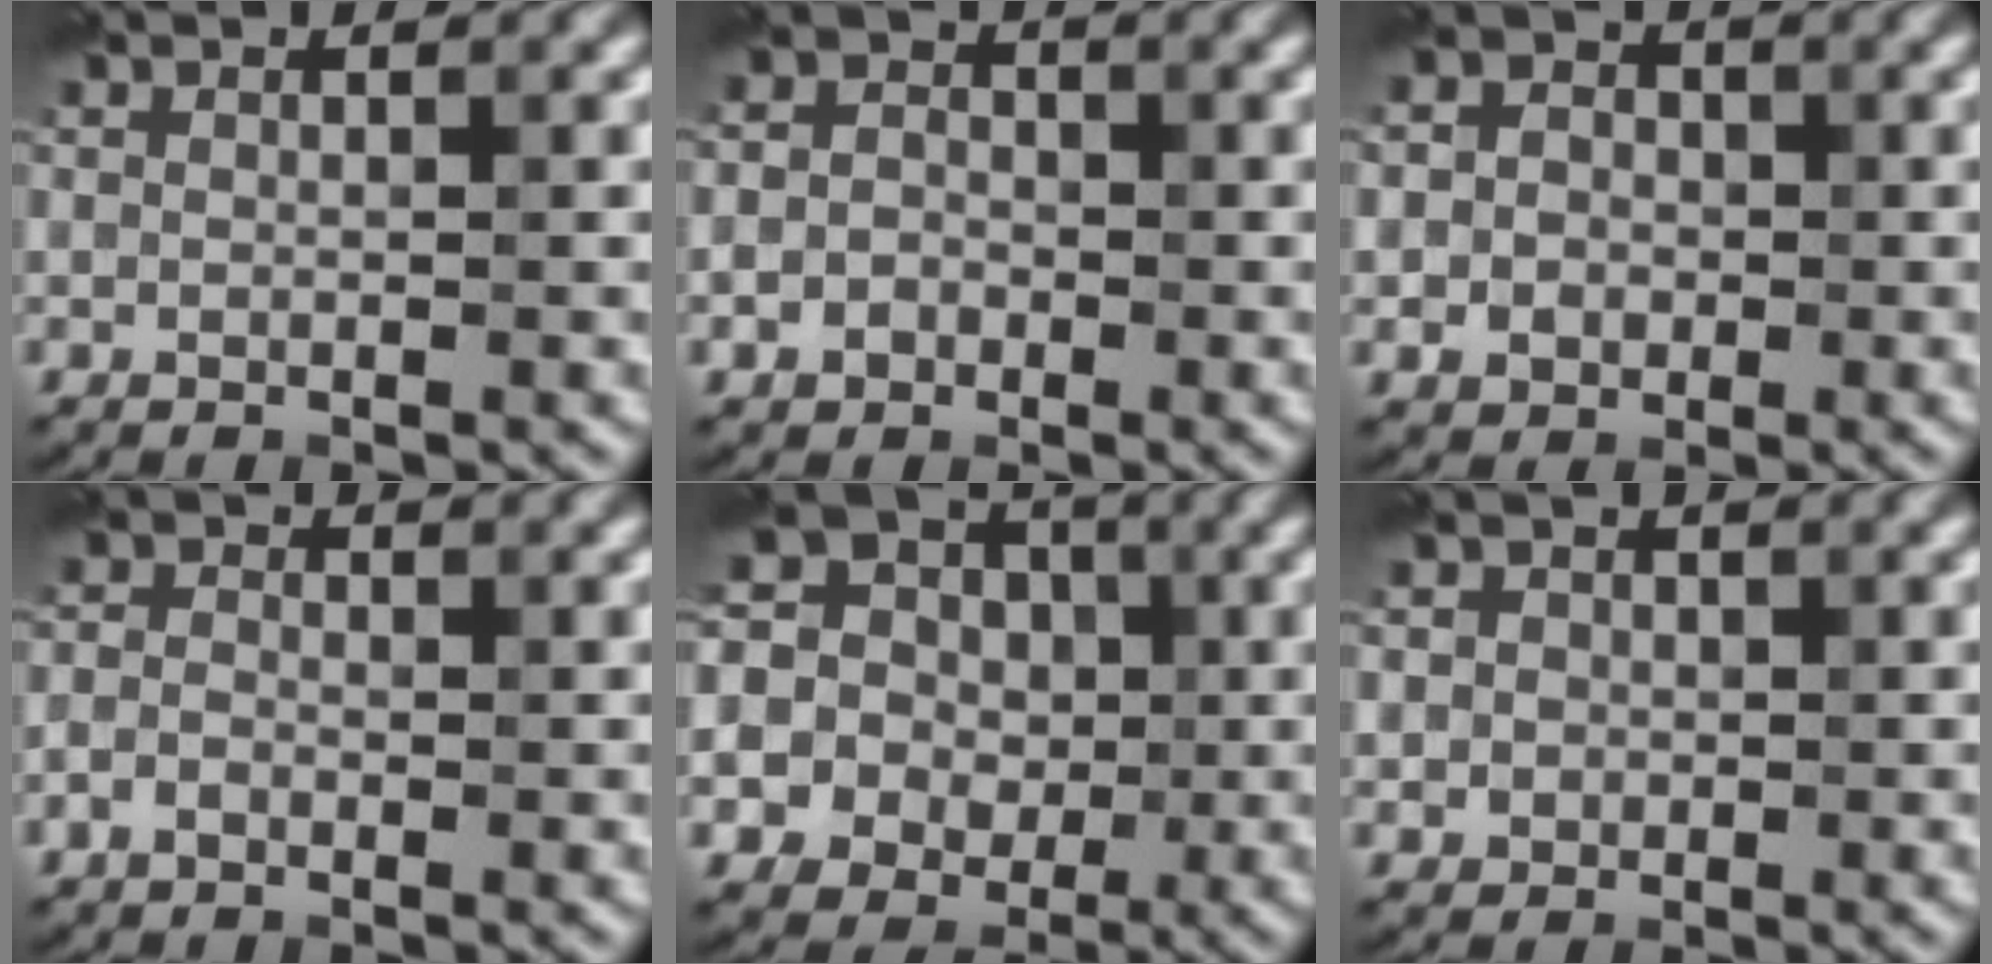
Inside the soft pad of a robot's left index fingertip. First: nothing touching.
{"total": 2.5, "force": [-0.7, 2.1, 1.1], "torque": [0.000, 0.001, -0.024]}
{"total": 4.0, "force": [0.2, 3.6, 1.8], "torque": [-0.007, 0.008, -0.023]}
{"total": 1.6, "force": [-0.9, 1.0, 0.9], "torque": [-0.017, 0.003, -0.024]}
{"total": 12.1, "force": [-1.0, 11.4, 4.0], "torque": [-0.123, 0.008, -0.038]}
{"total": 2.1, "force": [0.3, 2.0, 0.6], "torque": [0.011, 0.006, -0.005]}